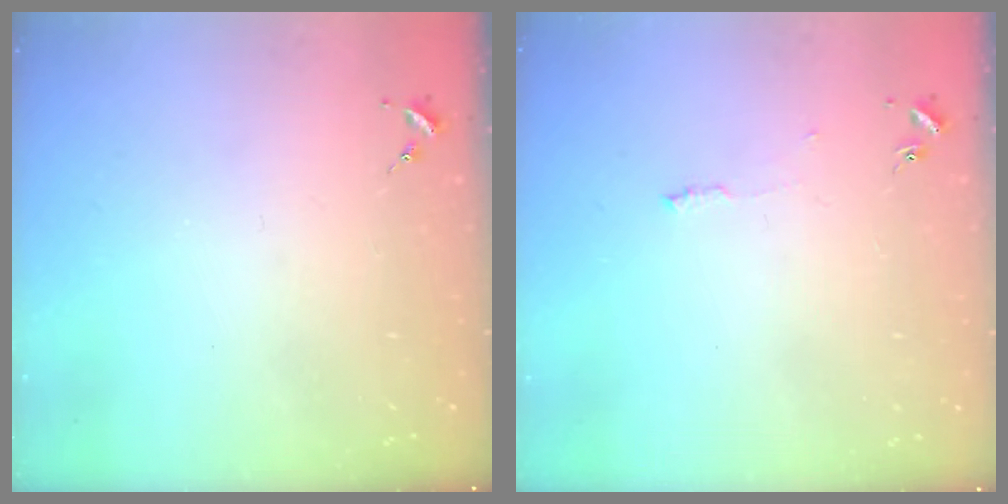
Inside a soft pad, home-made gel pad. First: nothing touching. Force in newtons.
{"total": 4.0, "press": 3.9, "slide": 0.6}